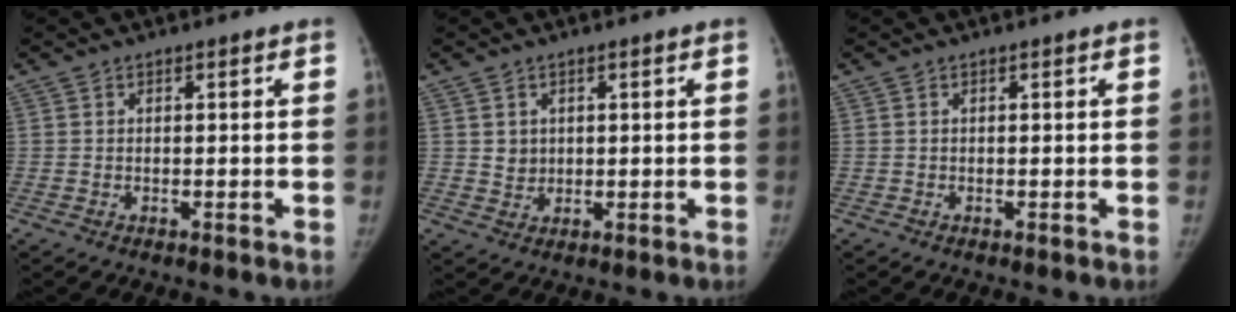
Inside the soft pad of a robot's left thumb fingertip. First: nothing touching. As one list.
[{"total": 2.6, "force": [0.8, 2.3, 0.9], "torque": [-0.004, -0.007, 0.021]}, {"total": 0.0}]